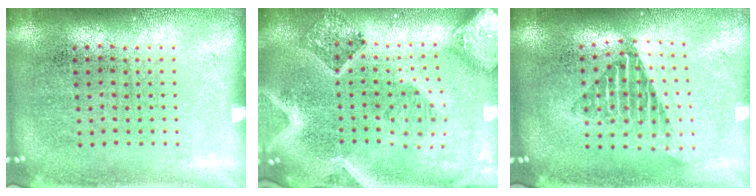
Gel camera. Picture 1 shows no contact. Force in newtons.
{"total": 2.9, "press": 2.6, "slide": 1.4}
{"total": 1.7, "press": 1.4, "slide": 1.0}